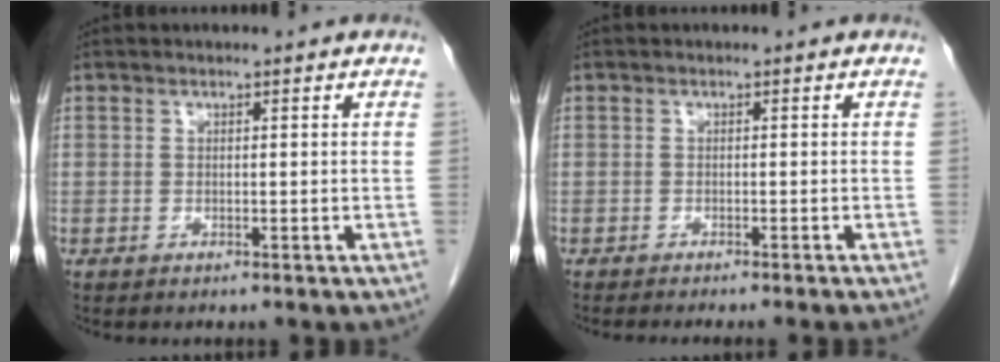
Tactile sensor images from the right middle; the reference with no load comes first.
{"total": 5.4, "force": [-4.8, -0.6, 2.5], "torque": [-0.013, -0.007, -0.067]}